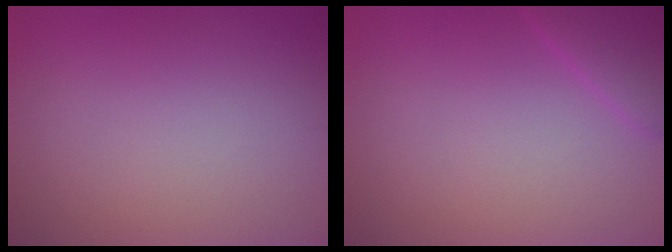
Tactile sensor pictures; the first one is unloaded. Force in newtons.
{"total": 2.2, "press": 2.2, "slide": 0.1}